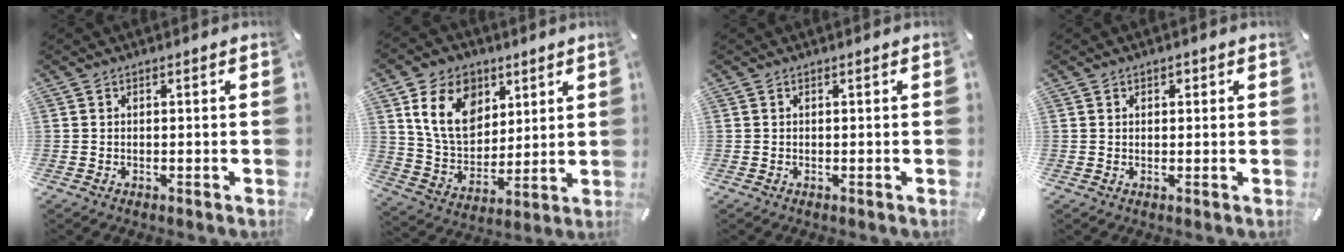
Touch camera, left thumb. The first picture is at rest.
{"total": 14.6, "force": [6.3, 10.9, 7.4], "torque": [-0.148, -0.015, 0.120]}
{"total": 0.0}
{"total": 1.0, "force": [0.4, 0.9, 0.3], "torque": [0.003, 0.001, 0.005]}